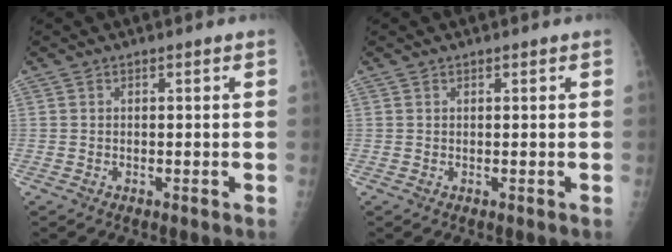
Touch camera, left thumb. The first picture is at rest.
{"total": 0.0}